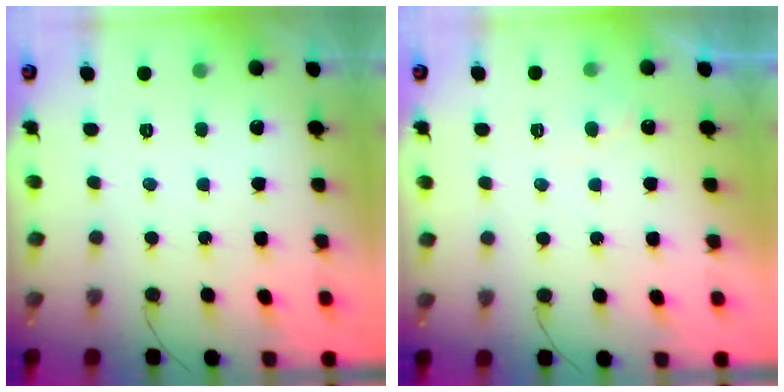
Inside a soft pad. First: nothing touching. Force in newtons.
{"total": 3.7, "press": 3.7, "slide": 0.3}